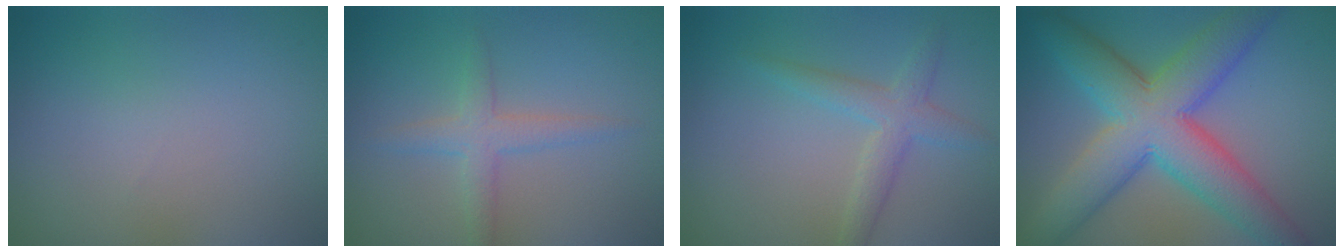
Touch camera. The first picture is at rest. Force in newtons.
{"total": 2.4, "press": 2.4, "slide": 0.0}
{"total": 2.6, "press": 2.6, "slide": 0.0}
{"total": 10.2, "press": 10.2, "slide": 0.2}